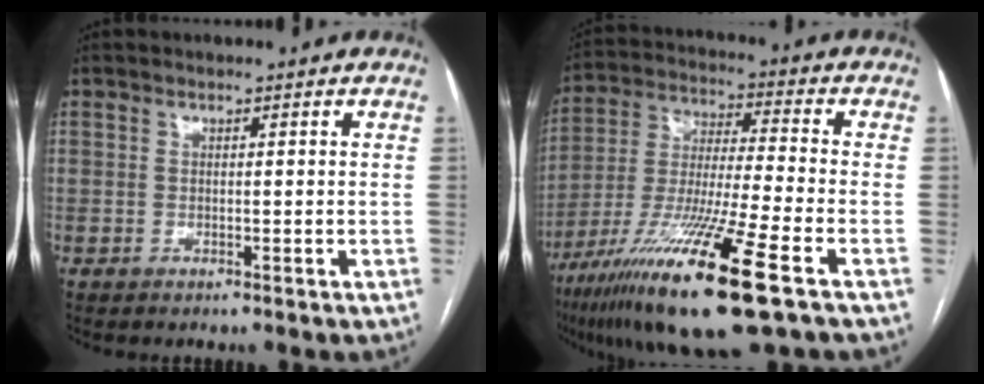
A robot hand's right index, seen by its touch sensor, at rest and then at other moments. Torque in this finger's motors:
{"motor_torque": [1.84, -0.30, 1.05, 0.21]}